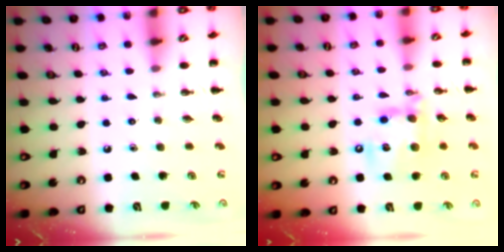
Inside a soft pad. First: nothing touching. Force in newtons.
{"total": 14.7, "press": 14.5, "slide": 2.7}